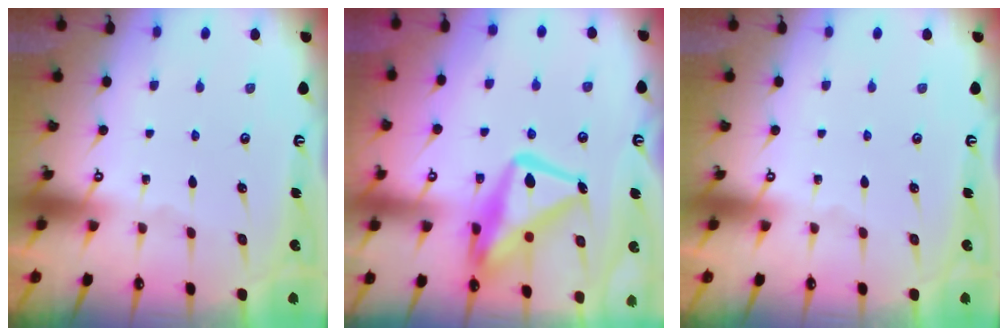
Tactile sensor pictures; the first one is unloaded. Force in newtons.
{"total": 17.7, "press": 17.6, "slide": 1.6}
{"total": 0.0}